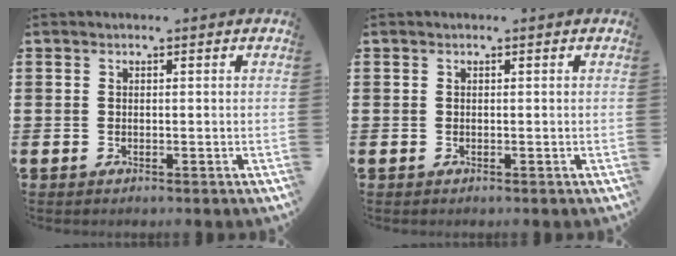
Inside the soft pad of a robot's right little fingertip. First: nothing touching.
{"total": 0.0}